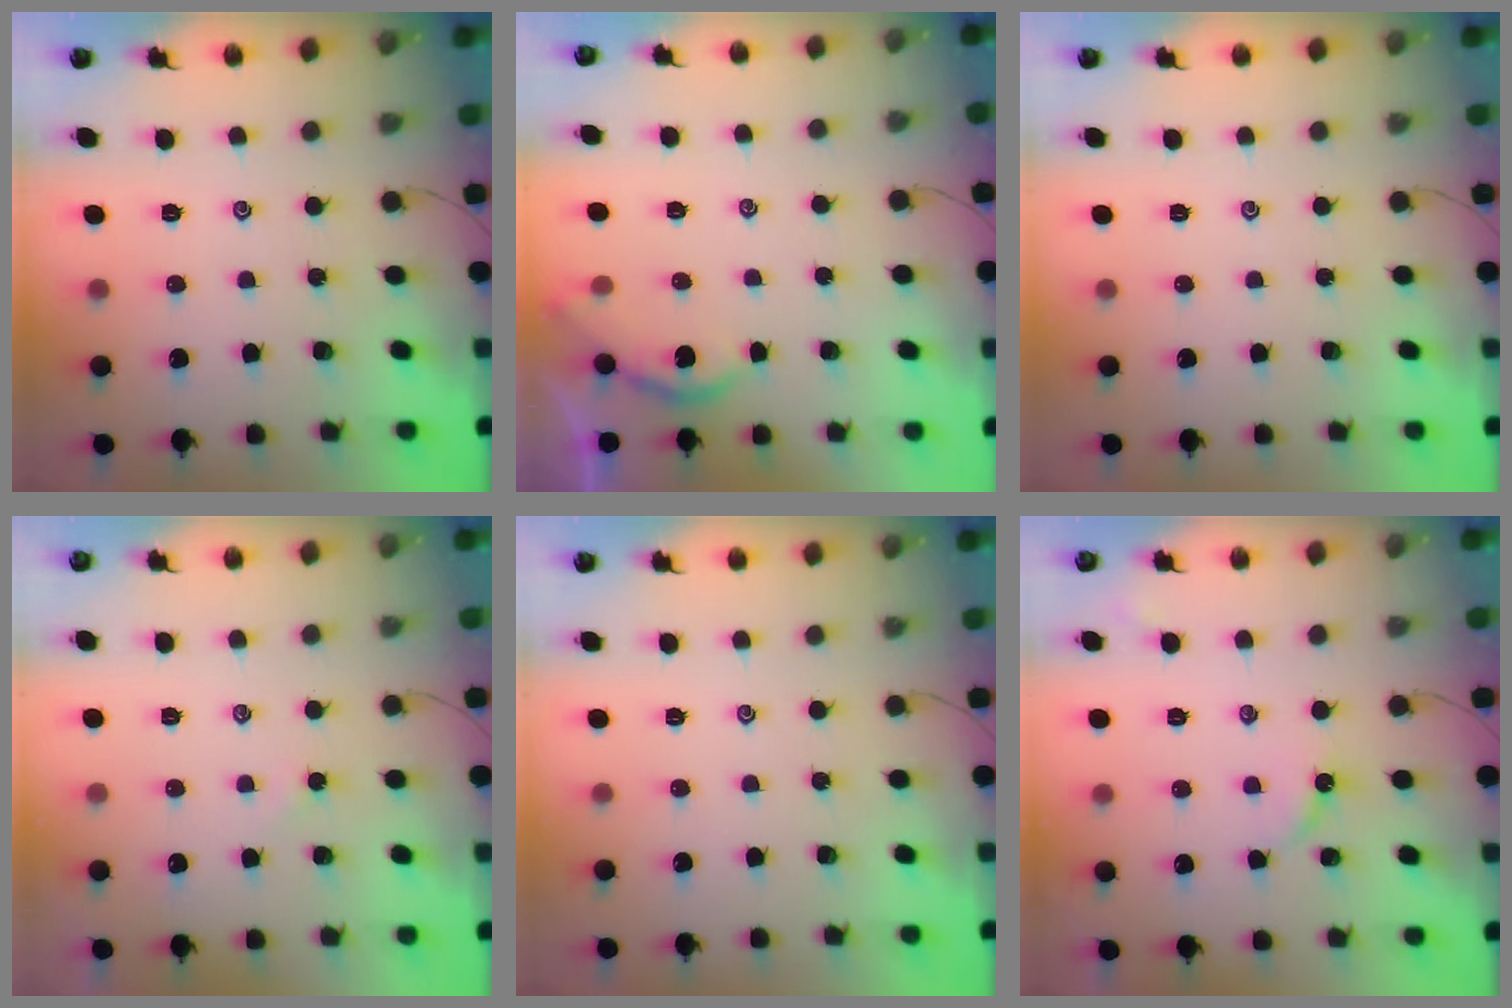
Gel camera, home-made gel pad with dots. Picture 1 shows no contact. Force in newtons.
{"total": 1.9, "press": 1.8, "slide": 0.4}
{"total": 0.0}
{"total": 1.3, "press": 1.3, "slide": 0.3}
{"total": 0.0}
{"total": 3.3, "press": 3.3, "slide": 0.5}